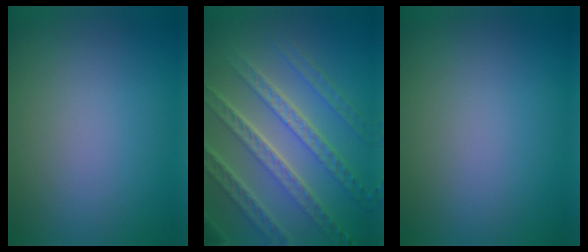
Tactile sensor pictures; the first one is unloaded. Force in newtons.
{"total": 8.2, "press": 5.8, "slide": 5.8}
{"total": 0.0}